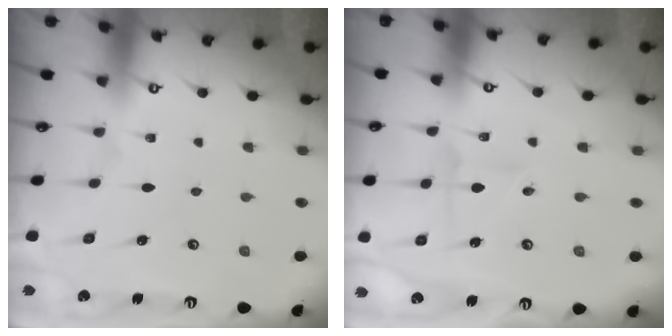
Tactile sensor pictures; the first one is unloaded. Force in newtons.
{"total": 2.5, "press": 2.5, "slide": 0.3}